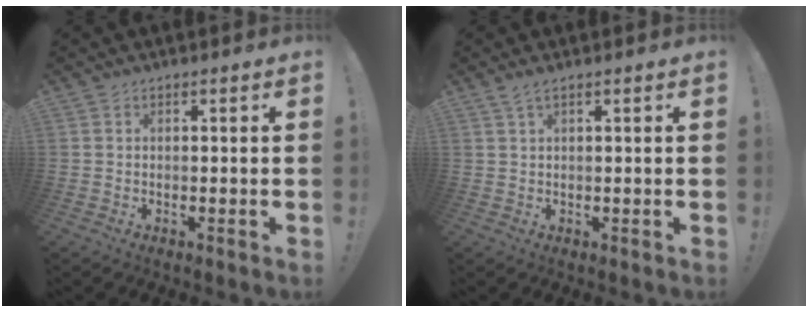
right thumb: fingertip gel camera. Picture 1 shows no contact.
{"total": 2.0, "force": [1.2, 0.3, 1.6], "torque": [-0.035, -0.001, 0.021]}